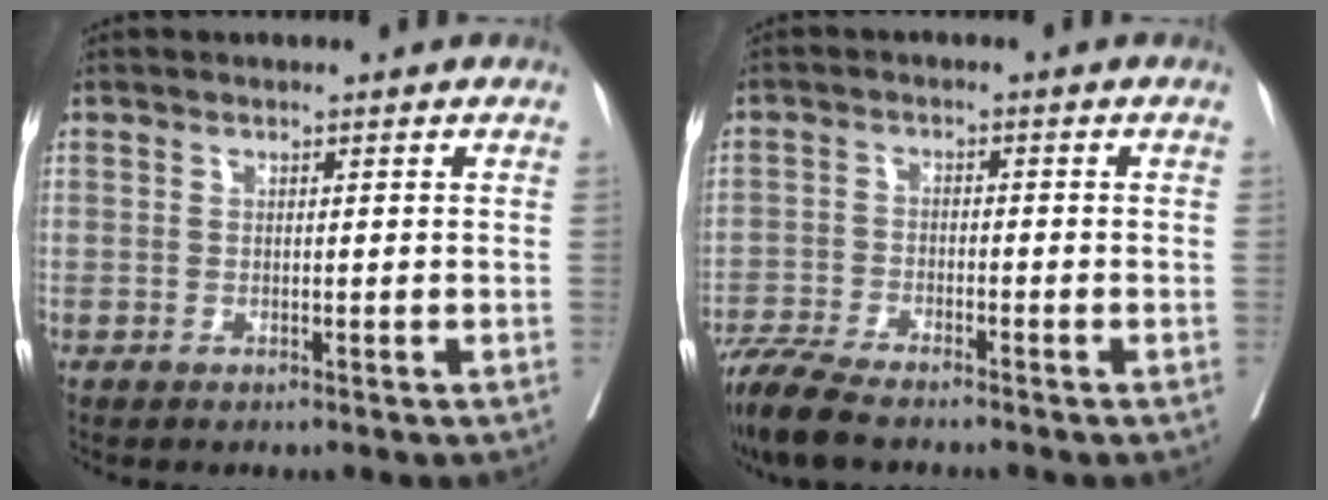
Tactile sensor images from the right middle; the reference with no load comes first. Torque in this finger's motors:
{"motor_torque": [0.72, -0.88, 0.10, 0.07]}